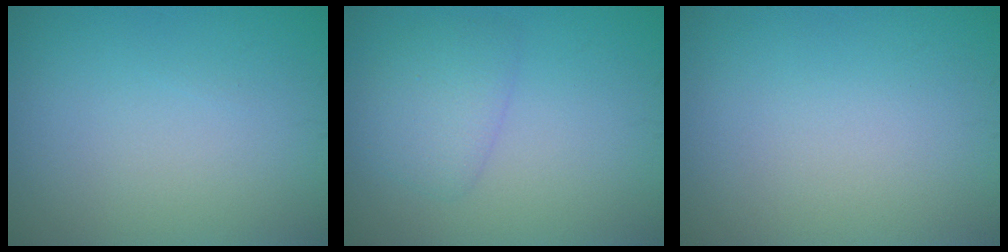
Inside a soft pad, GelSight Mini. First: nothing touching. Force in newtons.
{"total": 2.6, "press": 2.6, "slide": 0.1}
{"total": 0.0}